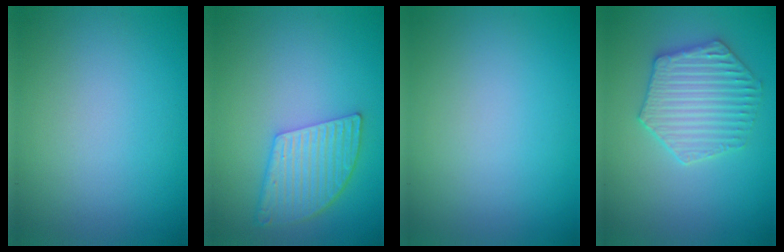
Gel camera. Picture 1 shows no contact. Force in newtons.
{"total": 5.1, "press": 4.0, "slide": 3.1}
{"total": 0.0}
{"total": 4.3, "press": 4.0, "slide": 1.6}